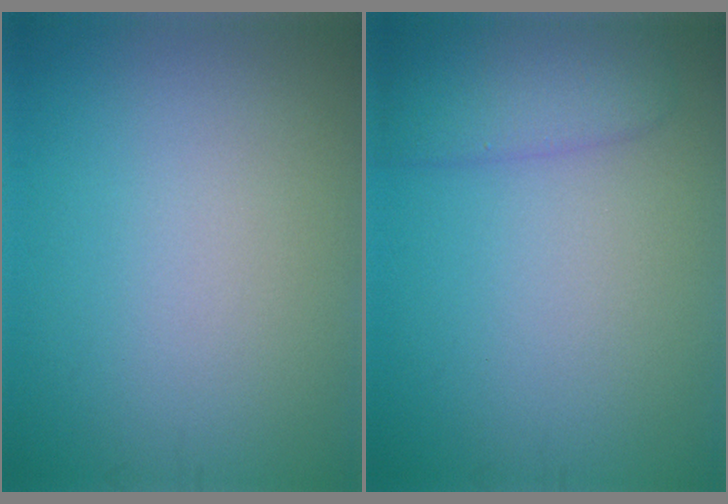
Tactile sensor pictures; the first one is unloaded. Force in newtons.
{"total": 2.9, "press": 2.9, "slide": 0.3}